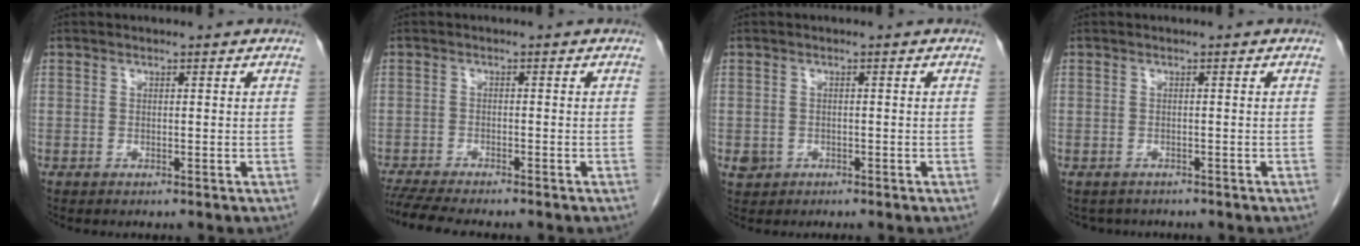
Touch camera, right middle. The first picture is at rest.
{"total": 8.5, "force": [-7.4, 0.8, 4.0], "torque": [-0.063, -0.014, -0.116]}
{"total": 1.6, "force": [-0.7, 1.4, 0.4], "torque": [-0.009, 0.004, -0.007]}
{"total": 1.9, "force": [-1.7, 0.9, -0.2], "torque": [-0.003, -0.001, -0.024]}